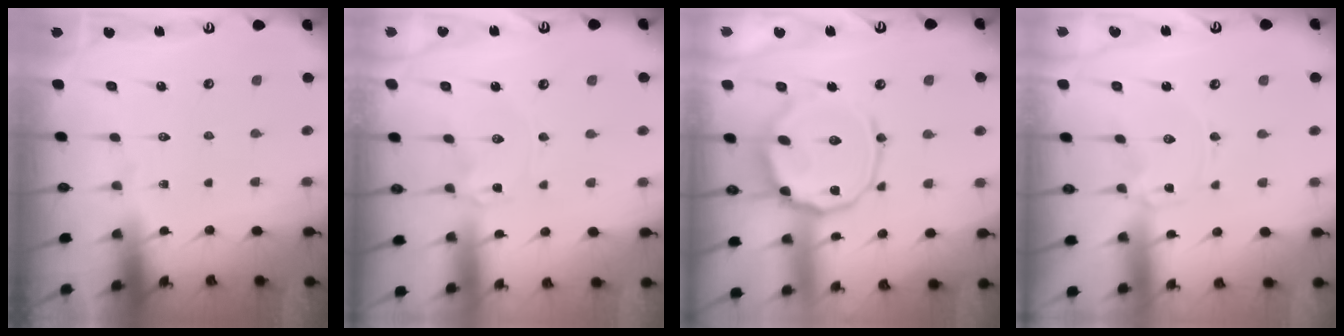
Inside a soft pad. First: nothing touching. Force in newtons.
{"total": 0.6, "press": 0.6, "slide": 0.1}
{"total": 15.0, "press": 14.9, "slide": 1.2}
{"total": 0.0}